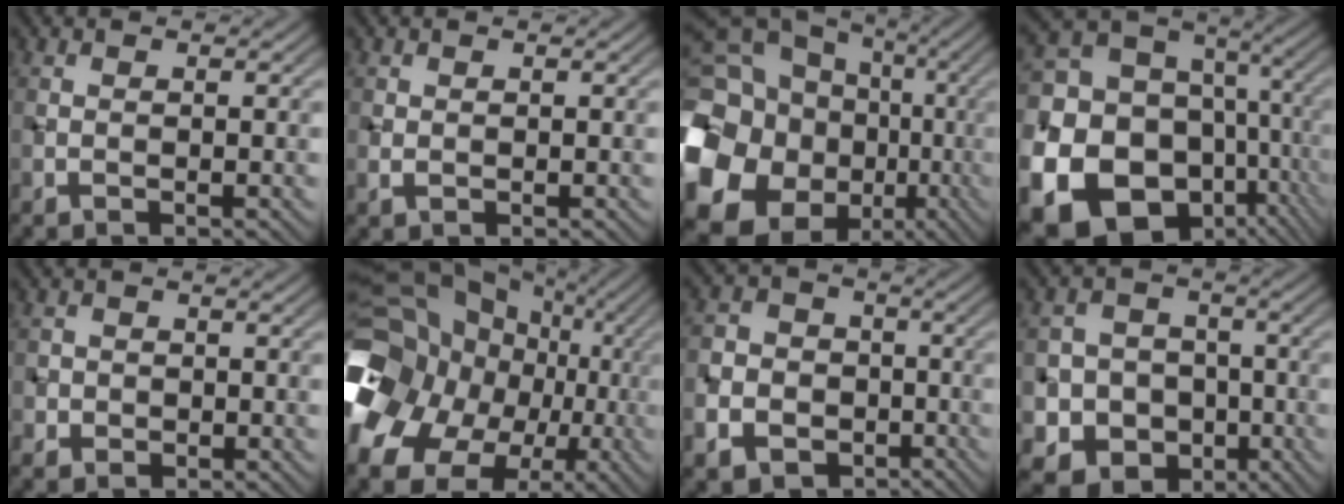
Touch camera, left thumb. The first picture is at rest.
{"total": 0.9, "force": [0.1, 0.7, 0.4], "torque": [-0.011, -0.001, 0.005]}
{"total": 21.7, "force": [-3.8, 17.8, 11.8], "torque": [-0.277, -0.045, -0.061]}
{"total": 24.4, "force": [-6.1, 20.6, 11.6], "torque": [-0.291, -0.036, -0.089]}
{"total": 1.9, "force": [-0.4, 1.8, 0.4], "torque": [0.003, -0.003, -0.013]}
{"total": 18.9, "force": [-1.8, 15.1, 11.3], "torque": [-0.259, -0.008, -0.029]}
{"total": 10.5, "force": [-4.6, 8.8, 3.3], "torque": [-0.107, -0.040, -0.094]}
{"total": 9.9, "force": [-3.4, 8.8, 2.9], "torque": [-0.077, -0.012, -0.093]}